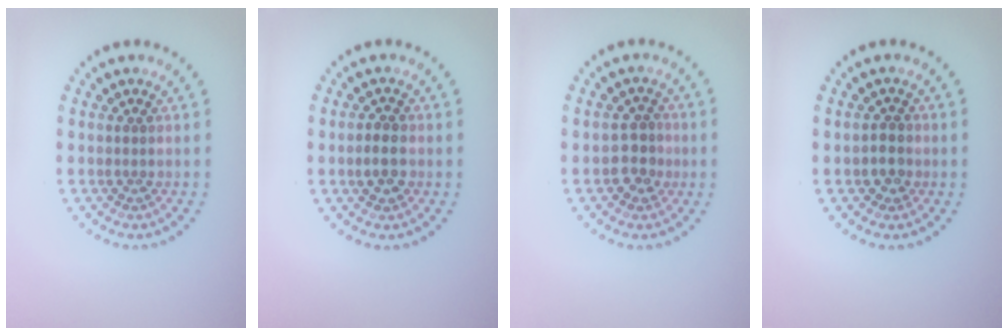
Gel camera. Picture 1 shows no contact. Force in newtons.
{"total": 2.3, "press": 2.3, "slide": 0.3}
{"total": 2.6, "press": 2.5, "slide": 0.7}
{"total": 1.3, "press": 1.2, "slide": 0.5}